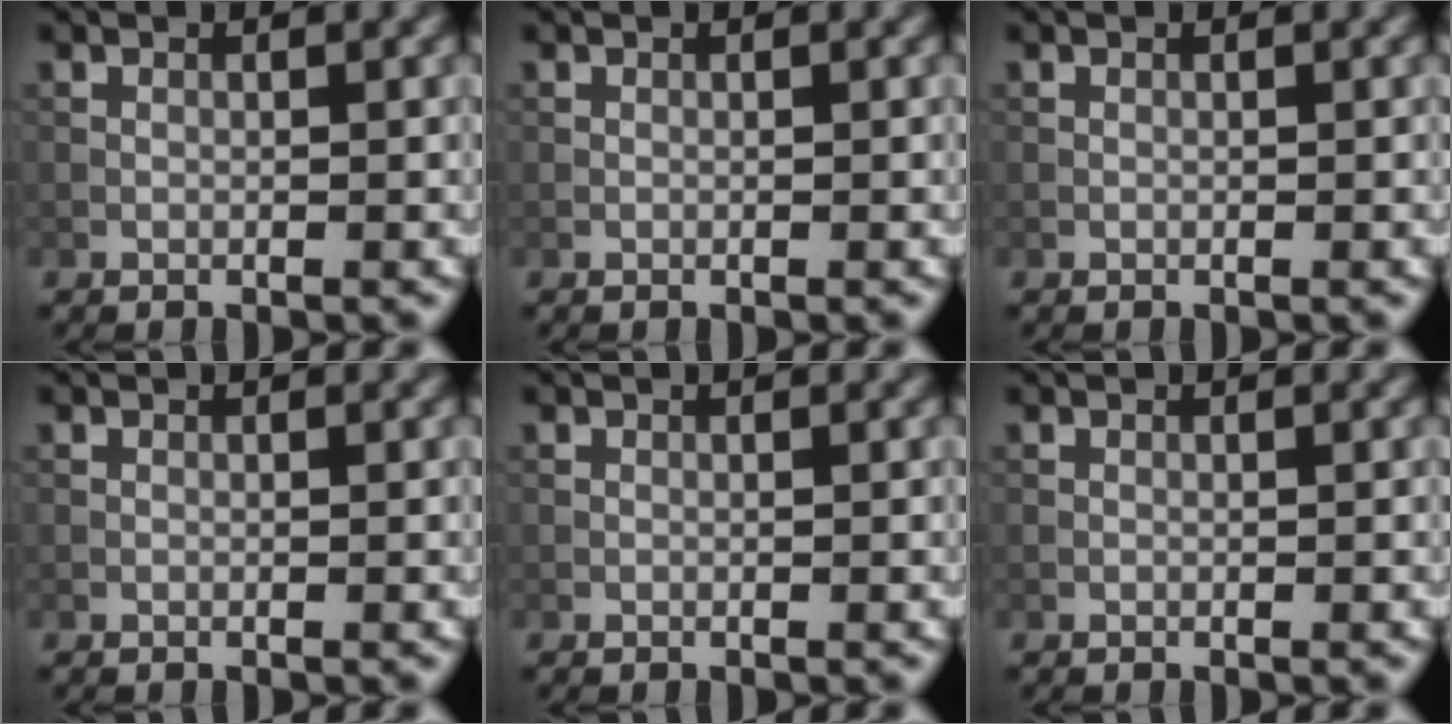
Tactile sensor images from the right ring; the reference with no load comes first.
{"total": 0.0}
{"total": 0.0}
{"total": 0.0}
{"total": 0.0}
{"total": 0.0}